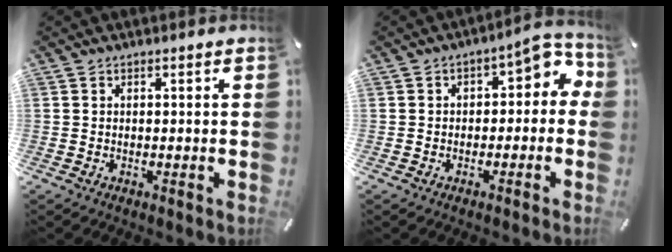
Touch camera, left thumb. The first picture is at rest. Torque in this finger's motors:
{"motor_torque": [-0.05, 0.17, 0.22, 0.37, 0.05]}